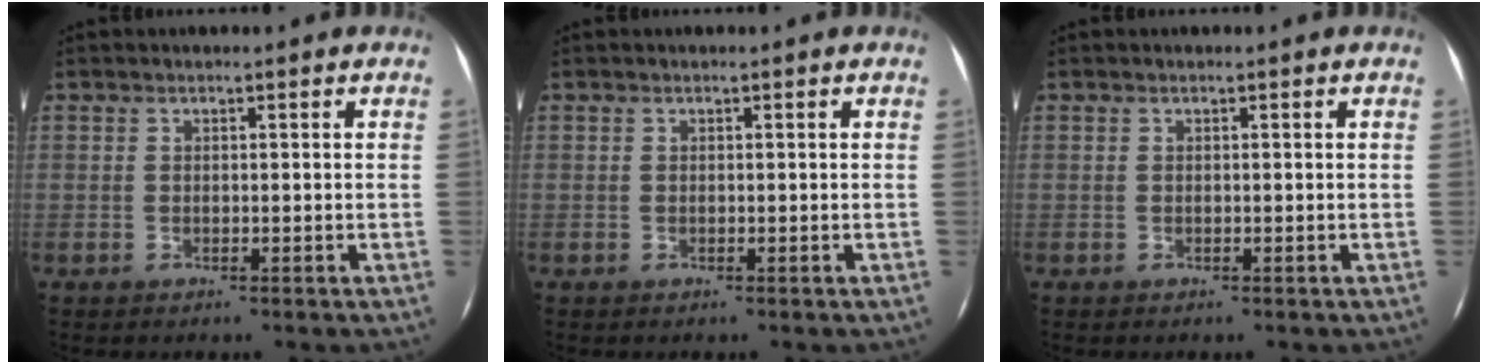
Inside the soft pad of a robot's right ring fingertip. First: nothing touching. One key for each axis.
{"total": 0.0}
{"total": 0.0}